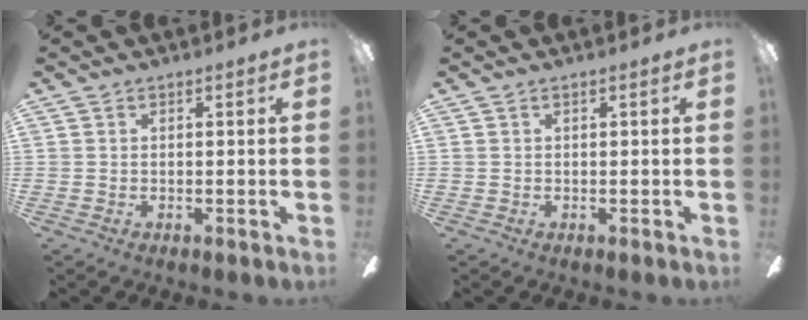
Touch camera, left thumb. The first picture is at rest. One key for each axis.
{"total": 0.0}